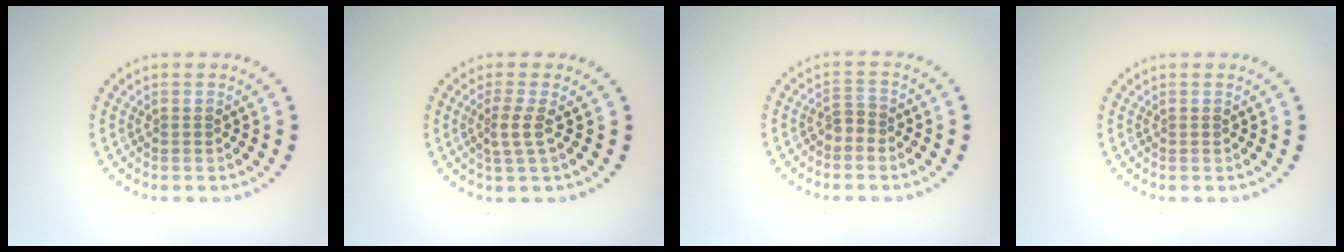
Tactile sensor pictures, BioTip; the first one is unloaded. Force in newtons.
{"total": 1.7, "press": 1.3, "slide": 1.2}
{"total": 1.3, "press": 1.0, "slide": 0.8}
{"total": 0.0}